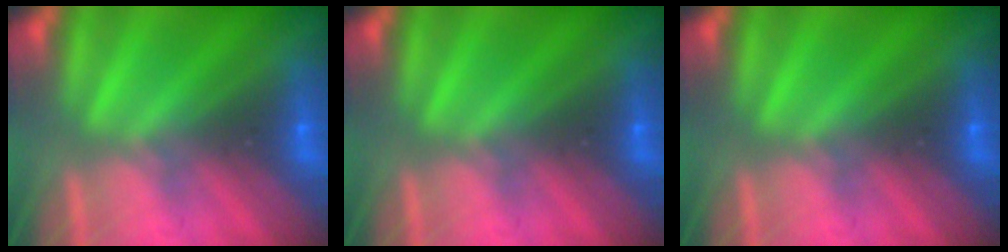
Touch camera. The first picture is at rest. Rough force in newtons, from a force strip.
{"total": 0.0}
{"total": 0.0}